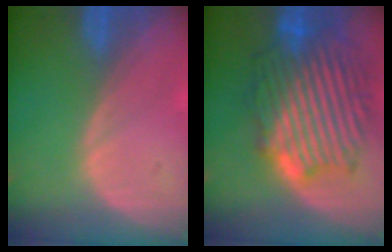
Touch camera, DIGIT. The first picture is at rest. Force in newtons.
{"total": 13.2, "press": 13.2, "slide": 1.0}